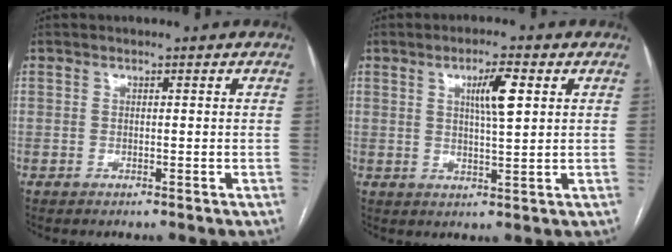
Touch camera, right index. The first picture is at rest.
{"total": 5.5, "force": [2.0, 0.6, 5.1], "torque": [-0.088, 0.002, 0.034]}